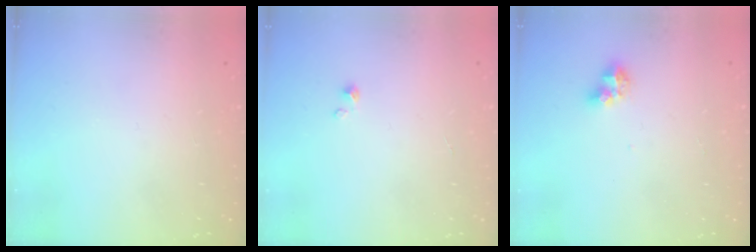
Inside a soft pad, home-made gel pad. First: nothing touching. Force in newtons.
{"total": 0.7, "press": 0.7, "slide": 0.1}
{"total": 6.7, "press": 6.7, "slide": 0.9}